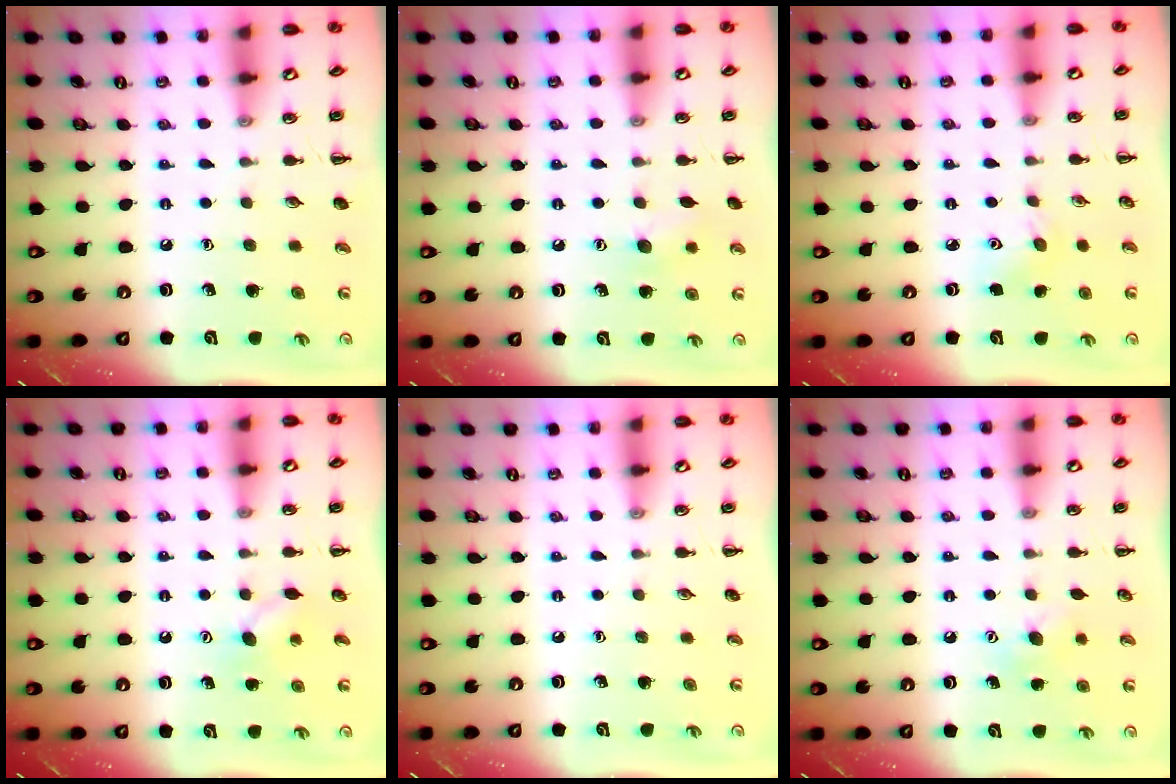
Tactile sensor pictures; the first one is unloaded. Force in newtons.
{"total": 7.0, "press": 6.8, "slide": 1.7}
{"total": 5.8, "press": 5.6, "slide": 1.5}
{"total": 5.8, "press": 5.7, "slide": 1.2}
{"total": 0.0}
{"total": 6.3, "press": 6.0, "slide": 1.7}